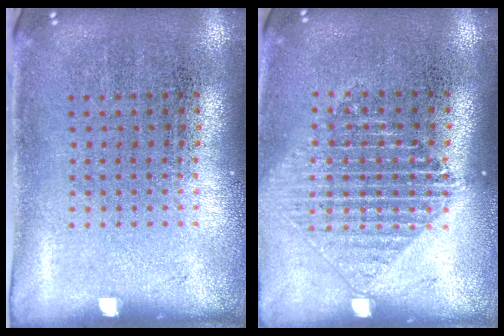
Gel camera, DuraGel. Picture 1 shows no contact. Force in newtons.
{"total": 1.4, "press": 1.3, "slide": 0.6}